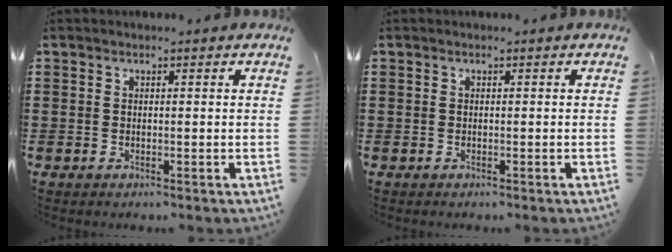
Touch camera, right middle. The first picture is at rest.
{"total": 0.0}